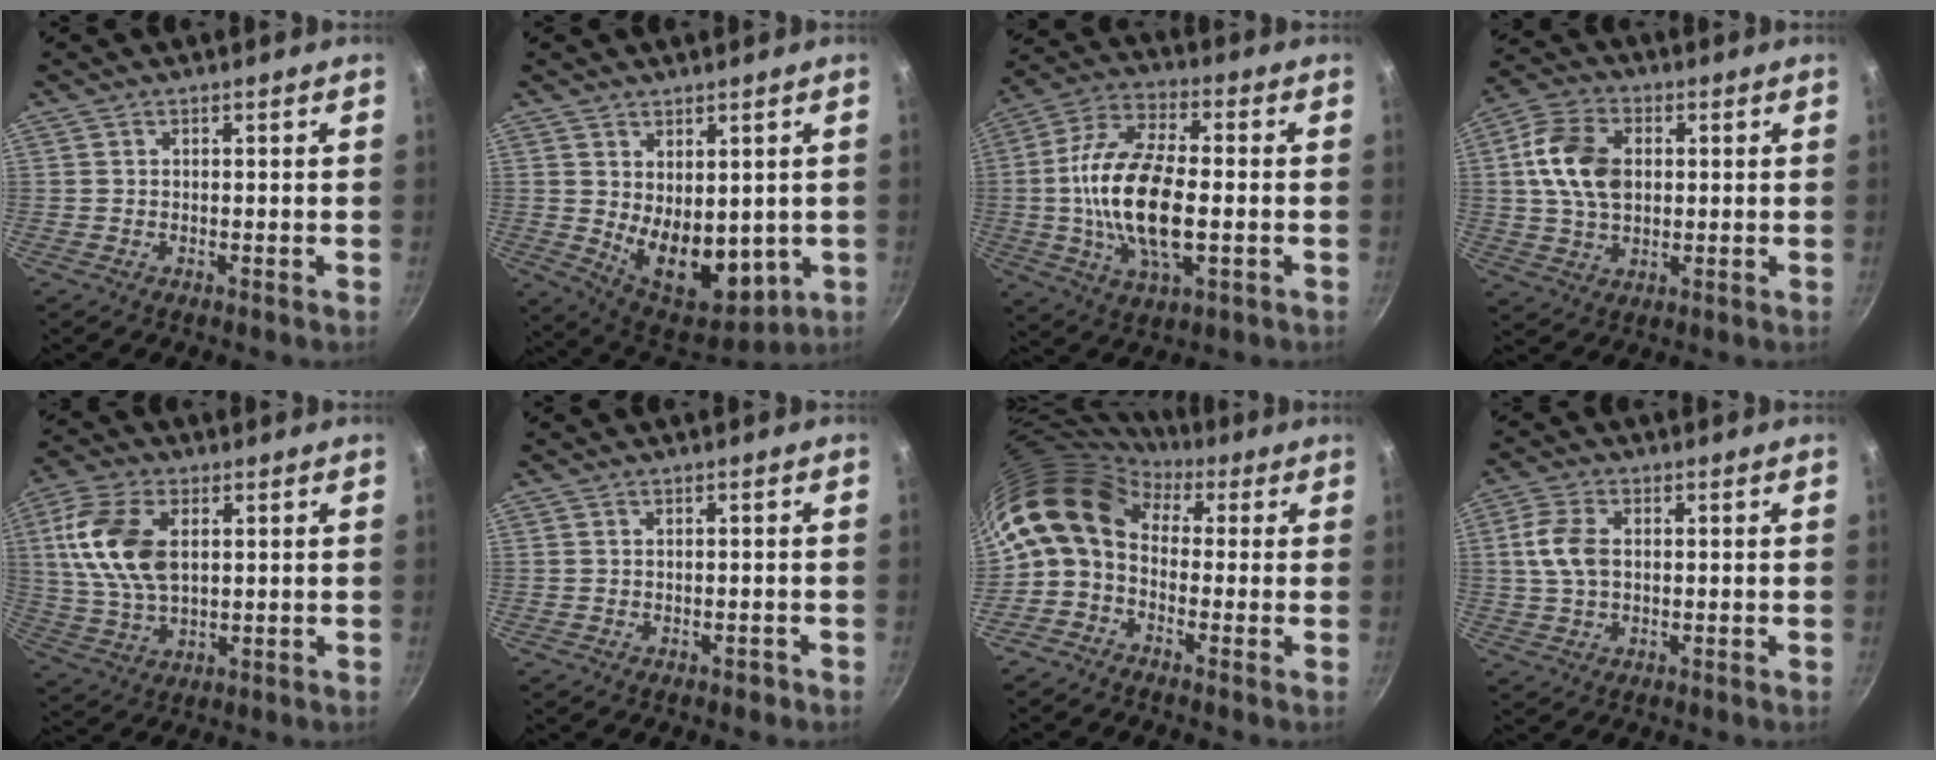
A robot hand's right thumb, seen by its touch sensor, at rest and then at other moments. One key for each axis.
{"total": 13.2, "fx": 0.4, "fy": 8.2, "fz": 10.4, "tx": -0.125, "ty": -0.040, "tz": 0.033}
{"total": 18.5, "fx": -1.7, "fy": 8.5, "fz": 16.3, "tx": -0.309, "ty": 0.018, "tz": -0.041}
{"total": 12.0, "fx": 1.6, "fy": 8.2, "fz": 8.7, "tx": -0.149, "ty": 0.010, "tz": 0.020}
{"total": 13.7, "fx": 2.9, "fy": 8.0, "fz": 10.7, "tx": -0.204, "ty": -0.002, "tz": 0.054}
{"total": 0.9, "fx": -0.6, "fy": 0.6, "fz": 0.5, "tx": -0.002, "ty": 0.010, "tz": -0.001}
{"total": 11.6, "fx": 1.8, "fy": 8.0, "fz": 8.2, "tx": -0.145, "ty": 0.025, "tz": 0.007}
{"total": 6.6, "fx": 0.6, "fy": 4.1, "fz": 5.1, "tx": -0.101, "ty": 0.008, "tz": 0.008}